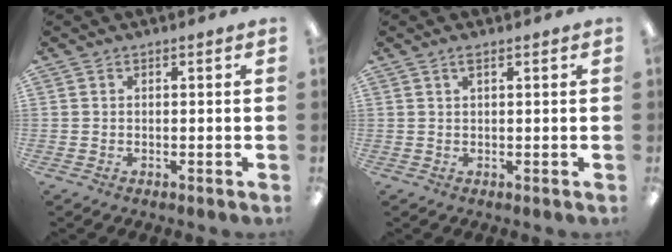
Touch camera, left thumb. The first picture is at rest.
{"total": 1.9, "force": [1.0, 0.5, 1.5], "torque": [-0.033, 0.004, 0.017]}